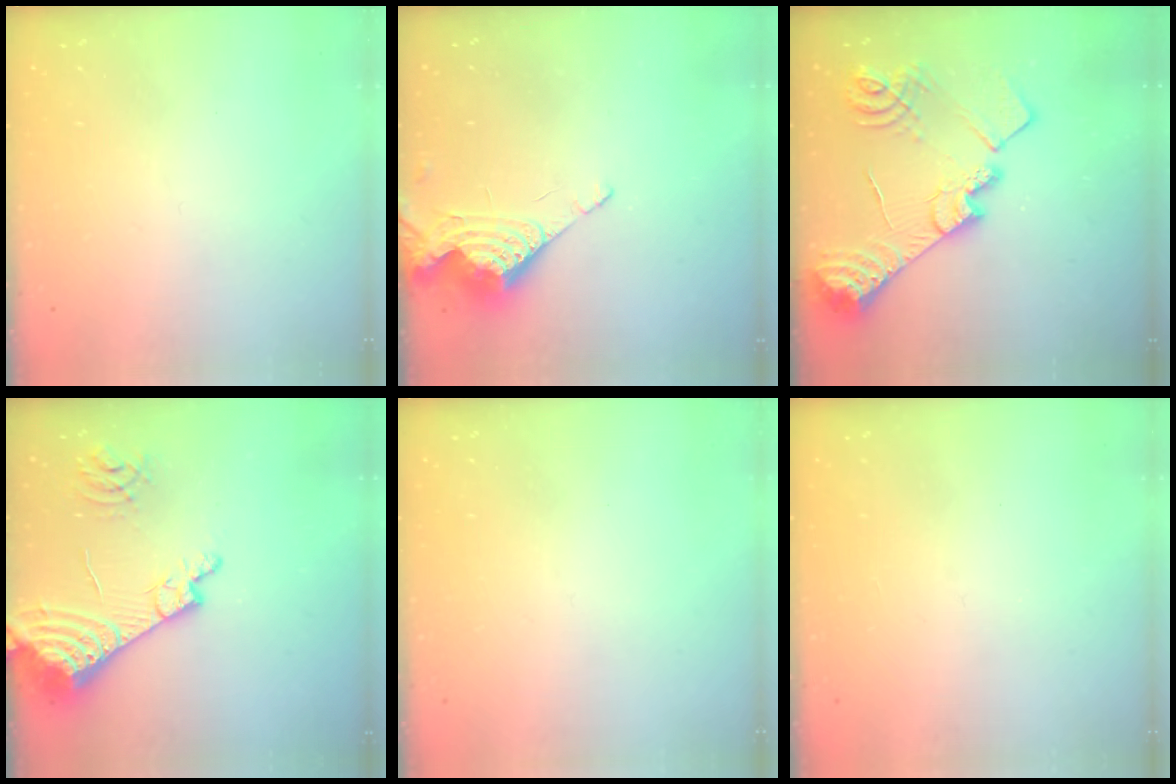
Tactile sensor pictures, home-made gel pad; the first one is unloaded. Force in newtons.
{"total": 9.0, "press": 9.0, "slide": 0.4}
{"total": 20.8, "press": 20.8, "slide": 1.5}
{"total": 14.2, "press": 14.1, "slide": 1.9}
{"total": 0.0}
{"total": 0.9, "press": 0.9, "slide": 0.2}